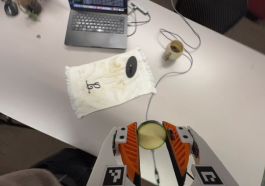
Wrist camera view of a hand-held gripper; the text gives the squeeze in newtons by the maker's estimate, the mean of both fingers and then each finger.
{"total": 10.4, "left": 10.4, "right": 10.4}